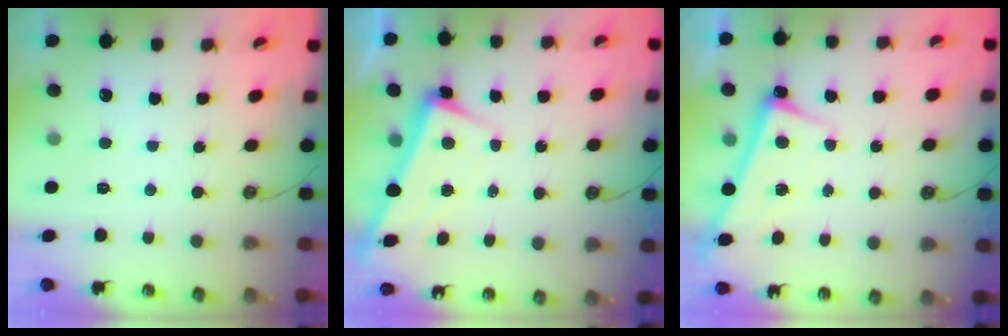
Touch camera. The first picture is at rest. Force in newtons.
{"total": 3.0, "press": 2.9, "slide": 0.9}
{"total": 2.6, "press": 2.6, "slide": 0.6}